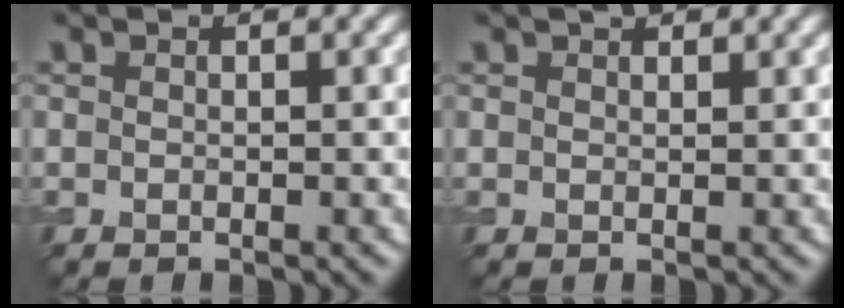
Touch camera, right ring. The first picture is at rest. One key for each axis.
{"total": 1.5, "fx": 1.2, "fy": 0.5, "fz": 0.7, "tx": -0.014, "ty": 0.000, "tz": 0.016}